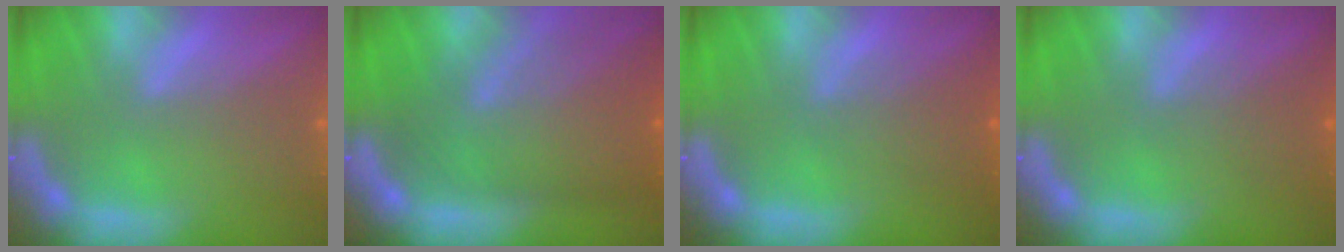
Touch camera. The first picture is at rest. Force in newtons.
{"total": 9.1}
{"total": 3.0}
{"total": 2.5}